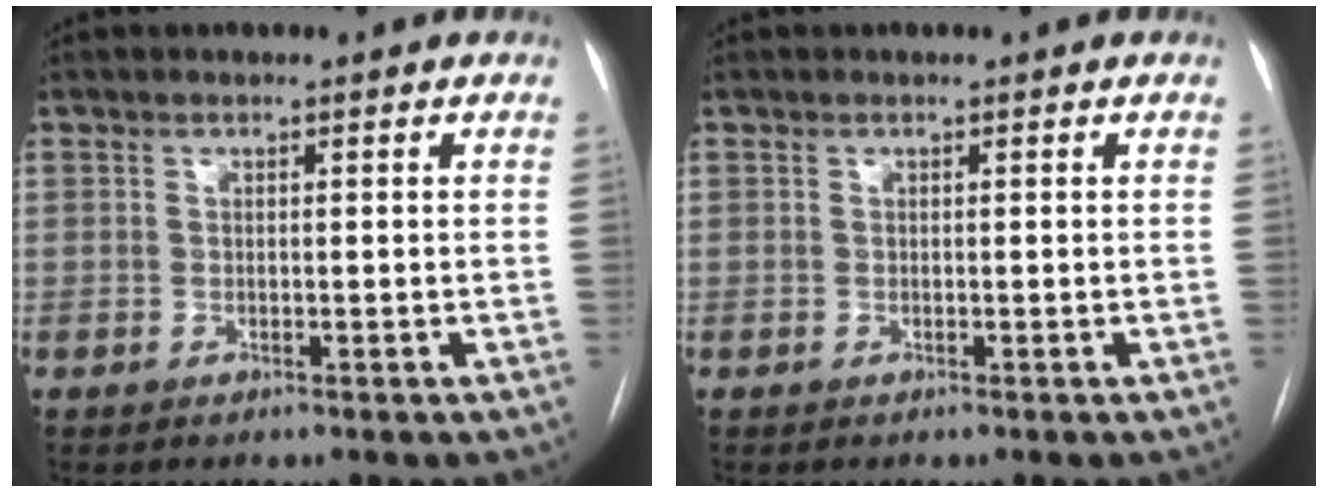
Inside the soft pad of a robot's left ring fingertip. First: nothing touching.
{"total": 0.0}